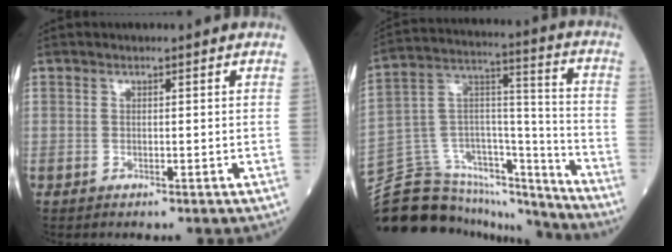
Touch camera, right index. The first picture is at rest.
{"total": 23.7, "force": [-22.0, 6.2, 6.0], "torque": [-0.142, 0.055, -0.355]}